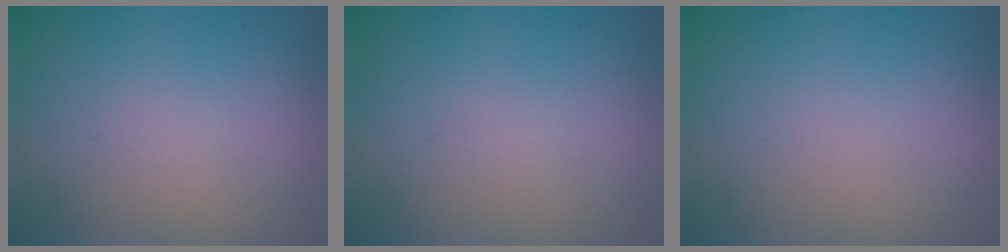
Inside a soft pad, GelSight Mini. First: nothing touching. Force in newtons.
{"total": 0.0}
{"total": 0.0}